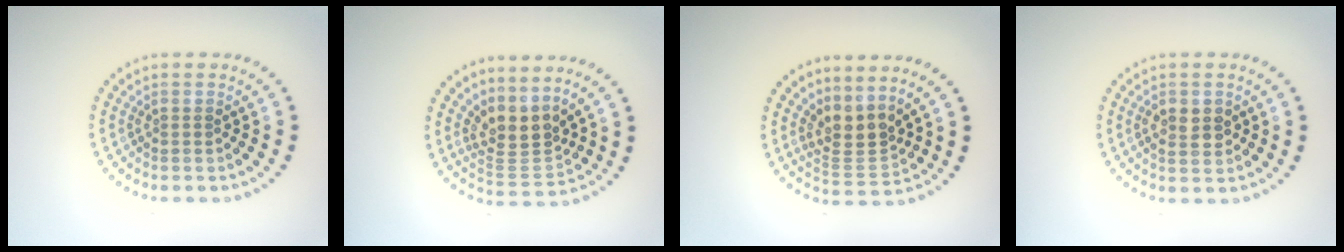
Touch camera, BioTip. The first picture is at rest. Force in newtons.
{"total": 3.5, "press": 2.6, "slide": 2.4}
{"total": 3.2, "press": 2.4, "slide": 2.1}
{"total": 2.3, "press": 2.3, "slide": 0.1}